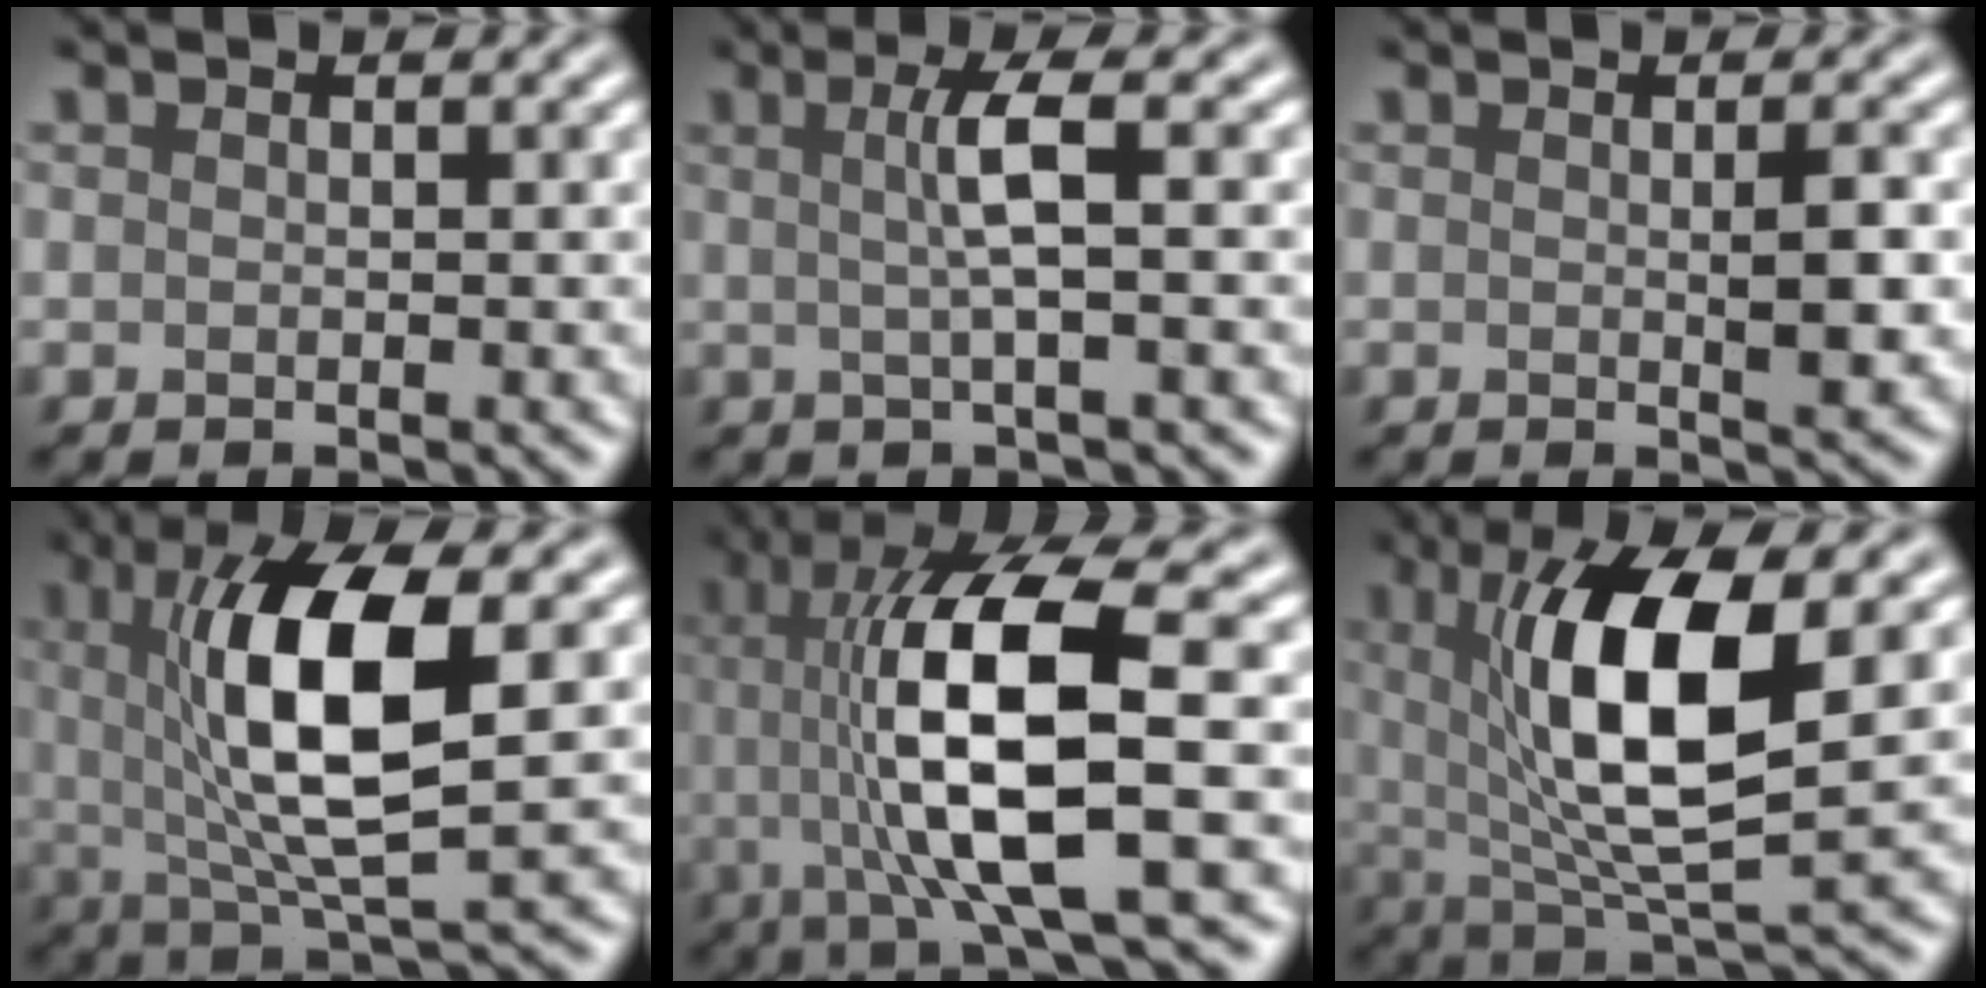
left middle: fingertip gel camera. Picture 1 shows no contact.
{"total": 3.7, "force": [0.3, 0.6, 3.6], "torque": [-0.064, 0.003, 0.002]}
{"total": 2.3, "force": [0.0, 0.4, 2.3], "torque": [-0.034, -0.002, -0.001]}
{"total": 9.7, "force": [1.4, 2.8, 9.2], "torque": [-0.157, -0.004, 0.029]}
{"total": 12.9, "force": [0.3, 3.6, 12.4], "torque": [-0.211, 0.001, 0.007]}
{"total": 10.6, "force": [1.9, 3.6, 9.8], "torque": [-0.172, -0.006, 0.037]}